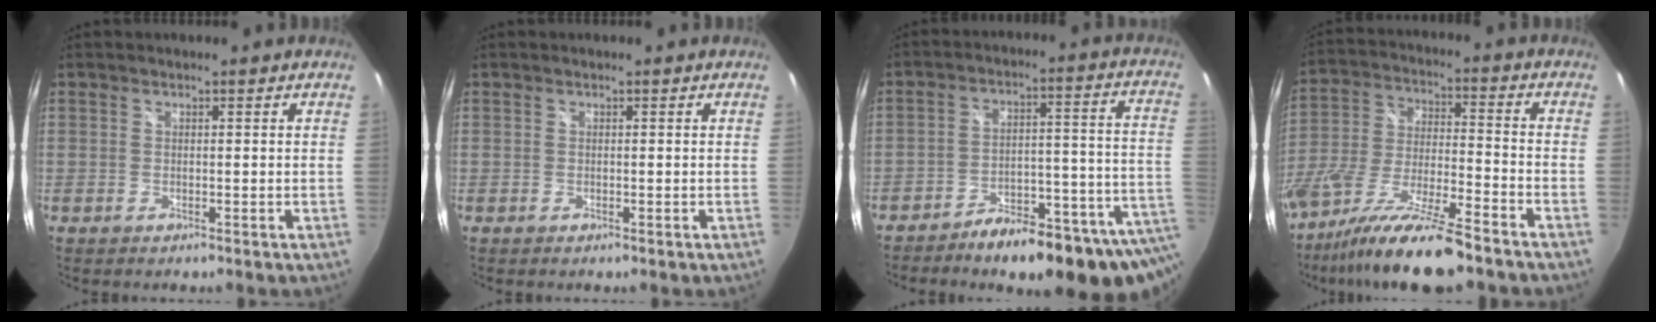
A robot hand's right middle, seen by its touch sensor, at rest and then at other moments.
{"total": 0.0}
{"total": 17.5, "force": [-10.0, 5.4, 13.2], "torque": [-0.162, -0.015, -0.132]}
{"total": 17.0, "force": [-13.2, 1.9, 10.5], "torque": [-0.215, -0.036, -0.235]}